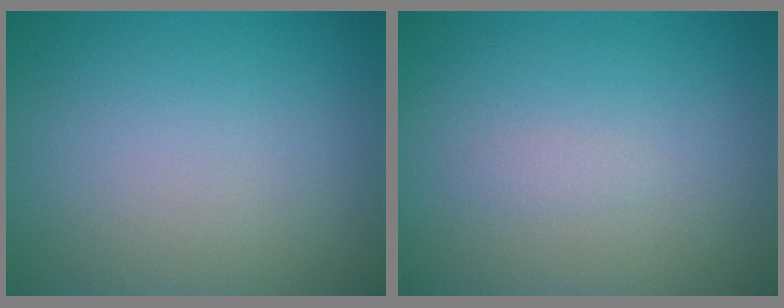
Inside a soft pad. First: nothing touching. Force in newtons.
{"total": 0.6, "press": 0.6, "slide": 0.0}